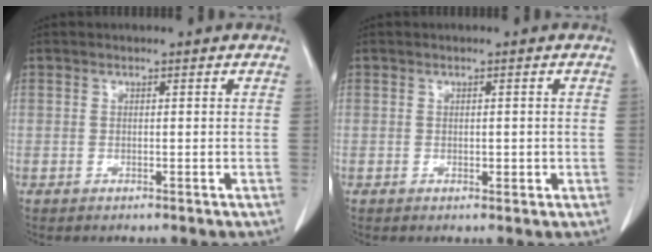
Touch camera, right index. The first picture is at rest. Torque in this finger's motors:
{"motor_torque": [-0.07, 0.28, 0.04, 0.03]}